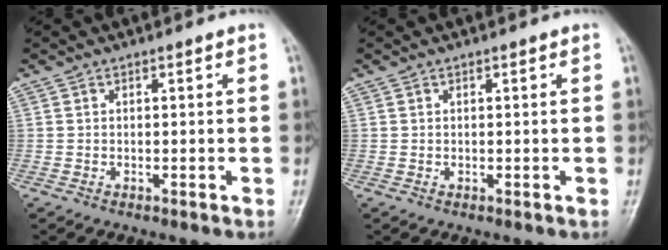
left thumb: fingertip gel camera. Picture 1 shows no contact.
{"total": 0.0}